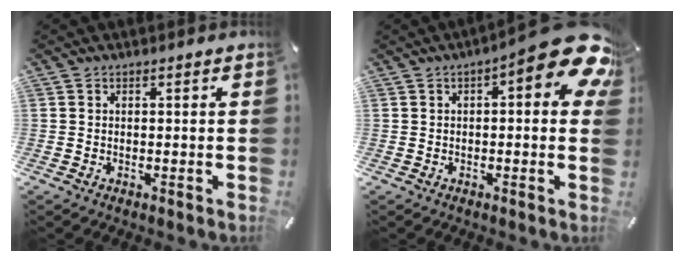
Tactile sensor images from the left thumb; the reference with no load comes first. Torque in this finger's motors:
{"motor_torque": [0.01, 1.01, 1.10, -0.44, 0.18]}